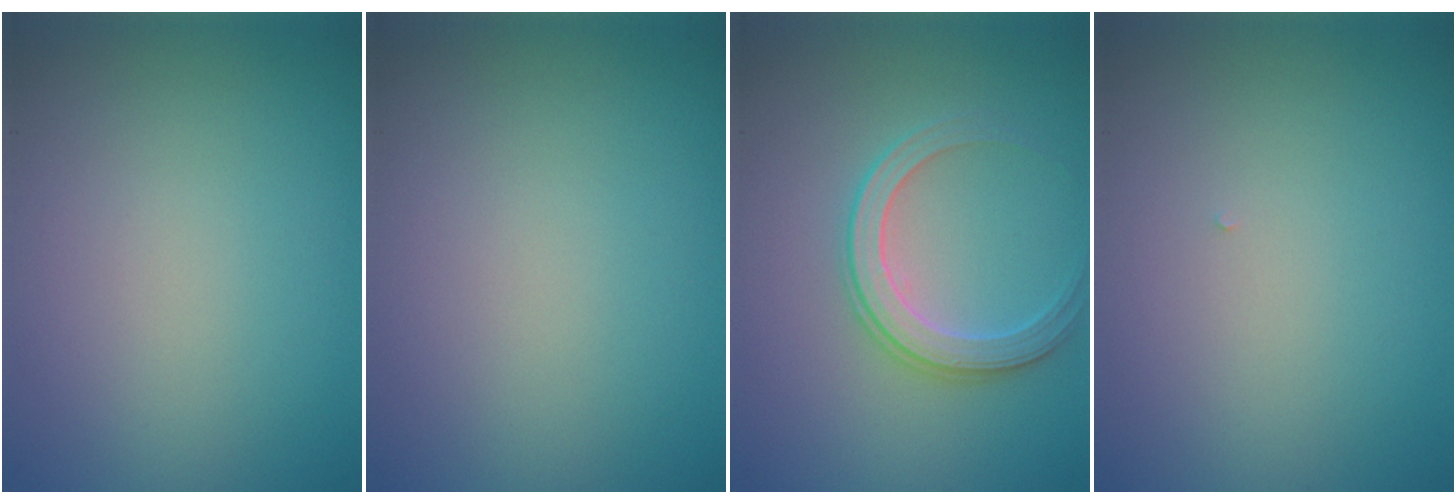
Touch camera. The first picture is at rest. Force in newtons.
{"total": 0.0}
{"total": 2.9, "press": 2.8, "slide": 0.6}
{"total": 0.0}